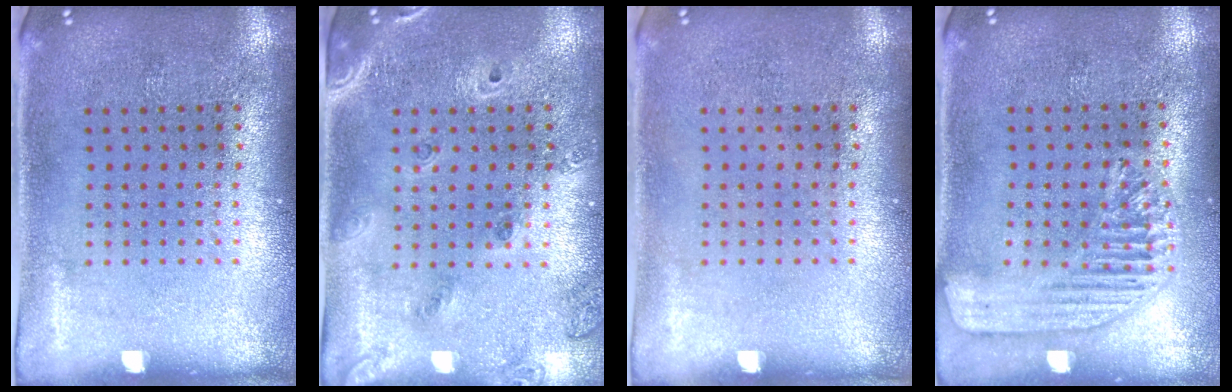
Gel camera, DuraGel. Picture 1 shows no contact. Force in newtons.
{"total": 1.4, "press": 1.3, "slide": 0.5}
{"total": 0.0}
{"total": 1.6, "press": 1.5, "slide": 0.6}